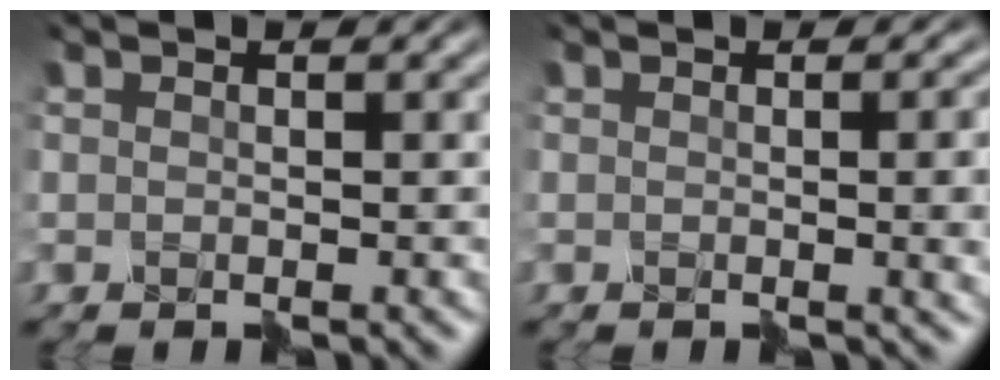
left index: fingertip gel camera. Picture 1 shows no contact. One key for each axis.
{"total": 5.3, "fx": -0.1, "fy": 2.2, "fz": 4.9, "tx": -0.040, "ty": -0.016, "tz": 0.016}